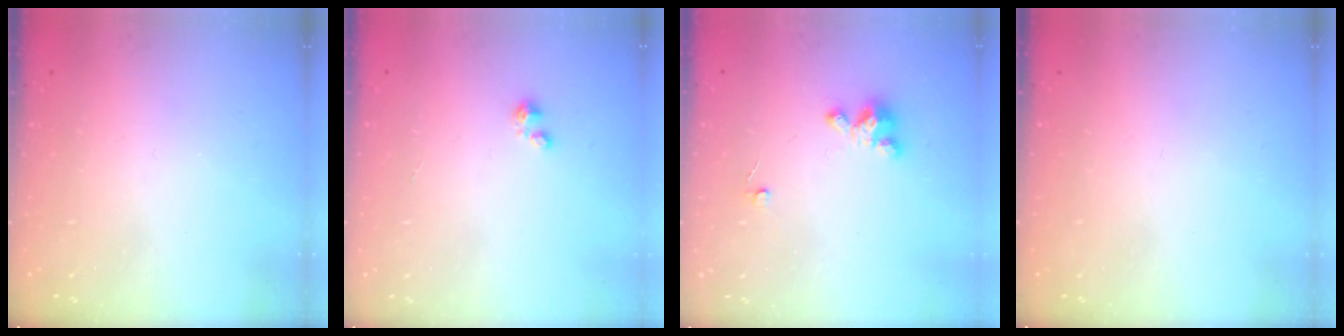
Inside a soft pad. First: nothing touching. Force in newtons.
{"total": 1.6, "press": 1.6, "slide": 0.2}
{"total": 3.4, "press": 3.4, "slide": 0.1}
{"total": 0.0}